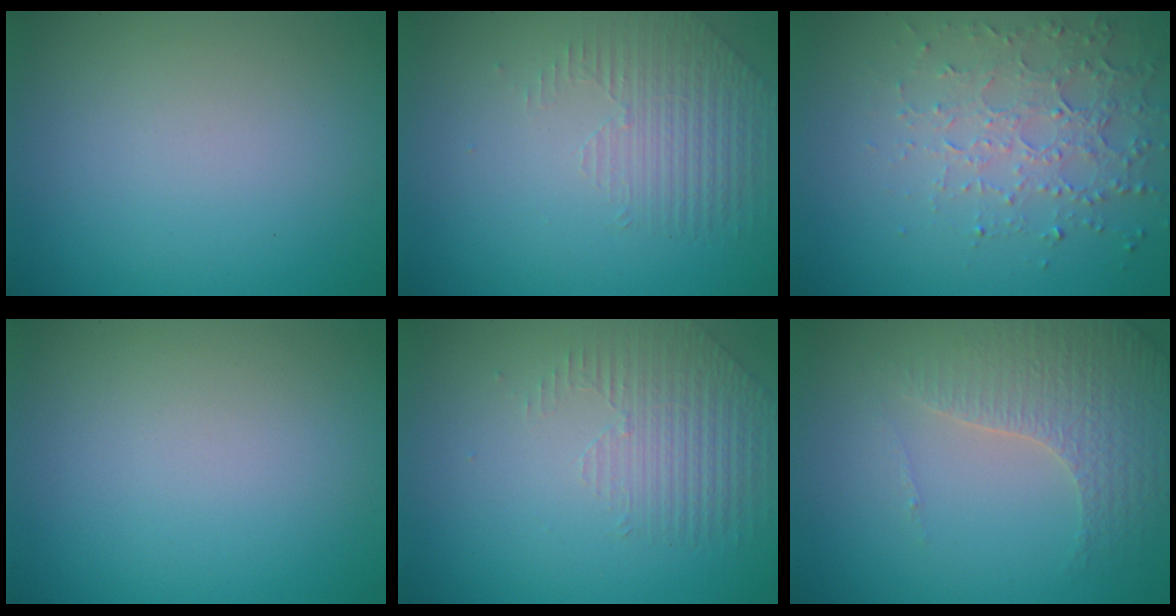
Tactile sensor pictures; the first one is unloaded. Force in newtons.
{"total": 1.5, "press": 0.9, "slide": 1.2}
{"total": 4.5, "press": 3.3, "slide": 3.1}
{"total": 0.0}
{"total": 1.5, "press": 0.9, "slide": 1.2}
{"total": 4.4, "press": 3.3, "slide": 2.9}